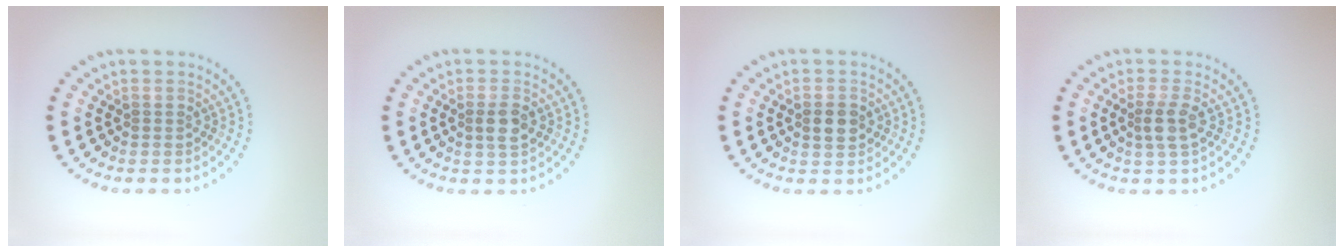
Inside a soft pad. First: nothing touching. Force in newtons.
{"total": 1.9, "press": 1.8, "slide": 0.5}
{"total": 2.7, "press": 2.7, "slide": 0.1}
{"total": 2.0, "press": 1.7, "slide": 1.1}